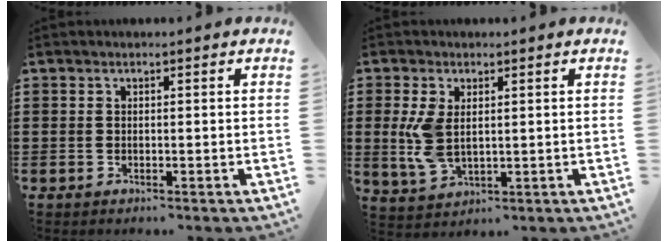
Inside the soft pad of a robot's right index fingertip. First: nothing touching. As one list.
[{"total": 6.0, "force": [0.7, 3.3, 4.9], "torque": [-0.125, -0.001, 0.006]}]